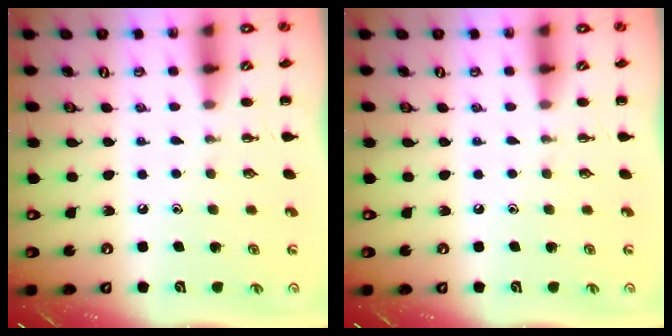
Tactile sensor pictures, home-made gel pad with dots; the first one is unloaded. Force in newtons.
{"total": 0.0}